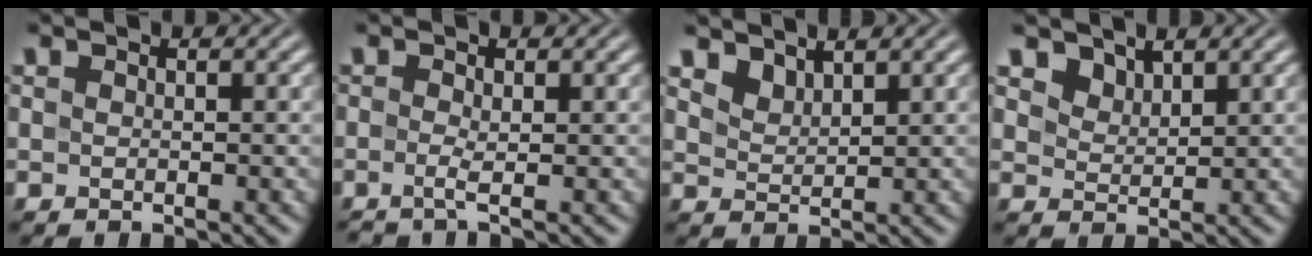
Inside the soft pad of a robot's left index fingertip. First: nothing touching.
{"total": 1.1, "force": [-0.5, 0.0, 1.0], "torque": [-0.026, -0.007, -0.009]}
{"total": 2.1, "force": [1.9, 0.7, 0.6], "torque": [-0.022, -0.008, 0.048]}
{"total": 2.4, "force": [2.0, 1.1, 0.6], "torque": [-0.028, -0.019, 0.051]}